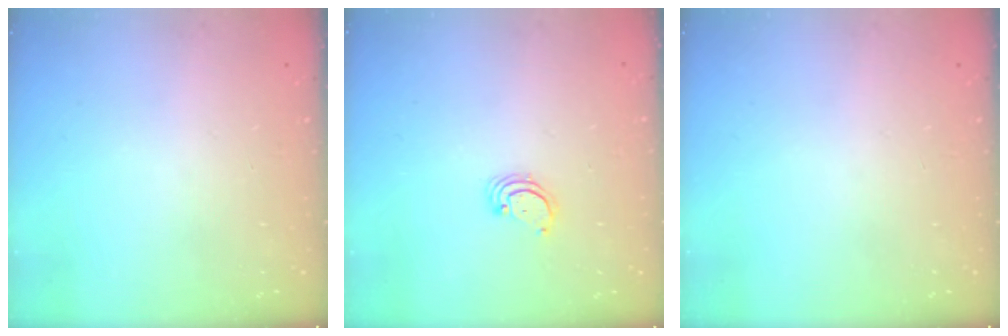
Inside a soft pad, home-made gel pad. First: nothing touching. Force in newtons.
{"total": 2.5, "press": 2.5, "slide": 0.2}
{"total": 0.0}